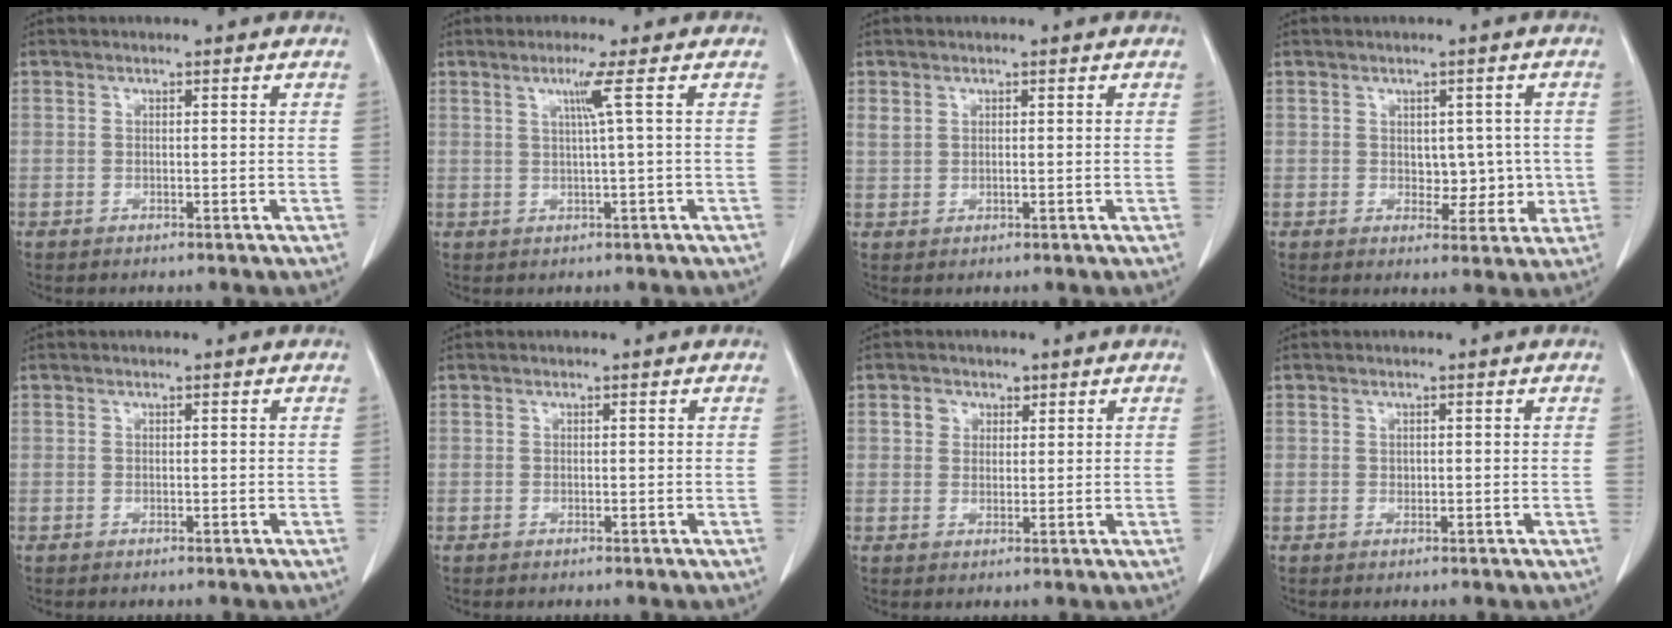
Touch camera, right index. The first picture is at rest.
{"total": 3.1, "force": [1.0, -1.3, 2.6], "torque": [-0.052, -0.003, 0.023]}
{"total": 1.6, "force": [0.8, 1.1, 0.9], "torque": [-0.022, 0.006, 0.020]}
{"total": 4.9, "force": [0.0, 3.1, 3.7], "torque": [-0.037, 0.006, 0.008]}
{"total": 0.0}
{"total": 0.0}
{"total": 2.5, "force": [1.2, 2.2, 0.6], "torque": [-0.007, 0.003, 0.017]}
{"total": 0.6, "force": [0.1, 0.5, 0.3], "torque": [-0.003, 0.001, 0.001]}